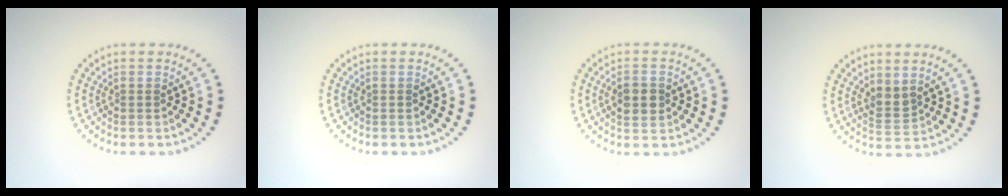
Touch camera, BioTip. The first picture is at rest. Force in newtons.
{"total": 0.0}
{"total": 2.9, "press": 2.9, "slide": 0.1}
{"total": 1.8, "press": 1.6, "slide": 1.0}